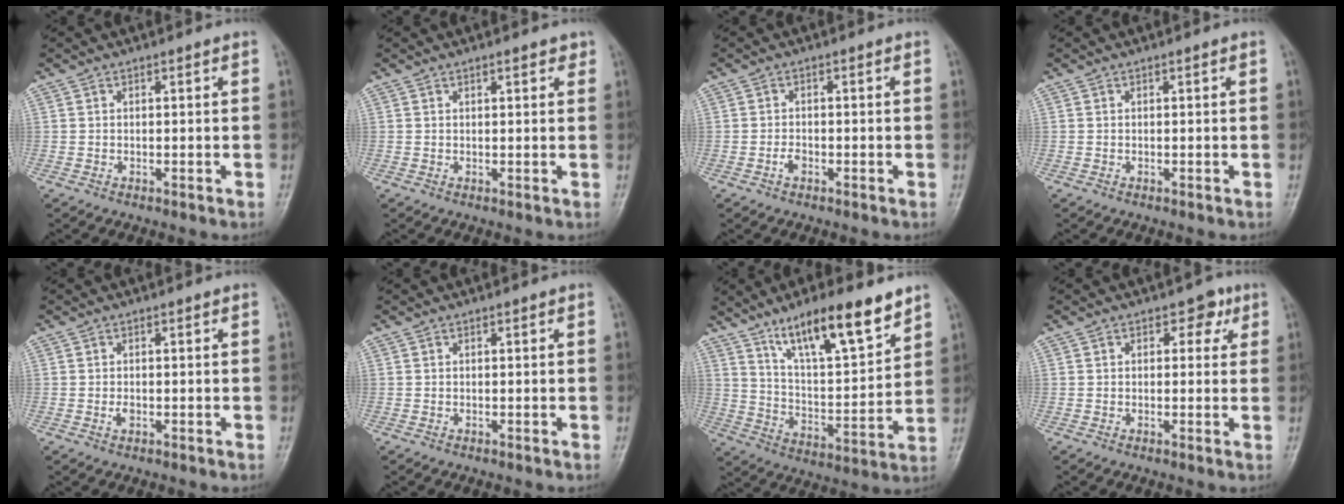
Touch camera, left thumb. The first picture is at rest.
{"total": 2.0, "force": [1.4, 0.8, 1.2], "torque": [-0.009, -0.005, 0.015]}
{"total": 1.7, "force": [-0.8, 1.0, 1.0], "torque": [-0.017, 0.005, -0.018]}
{"total": 0.0}
{"total": 1.4, "force": [-0.3, 0.9, 1.0], "torque": [-0.014, 0.000, -0.005]}
{"total": 0.0}
{"total": 17.0, "force": [11.5, 4.4, 11.7], "torque": [-0.169, -0.058, 0.206]}
{"total": 3.5, "force": [1.5, 2.5, 2.0], "torque": [0.000, -0.001, 0.014]}